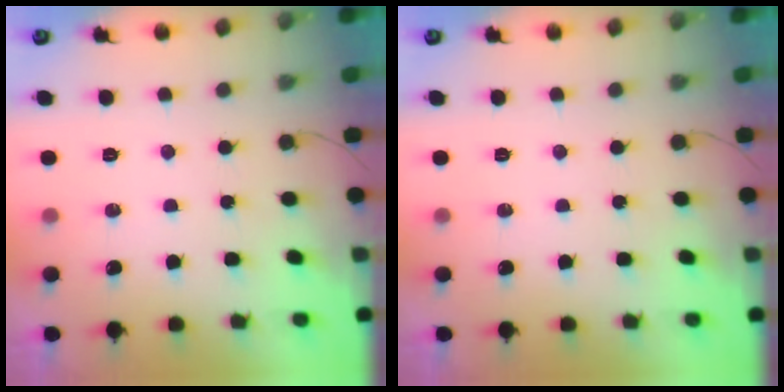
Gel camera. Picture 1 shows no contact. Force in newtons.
{"total": 0.0}